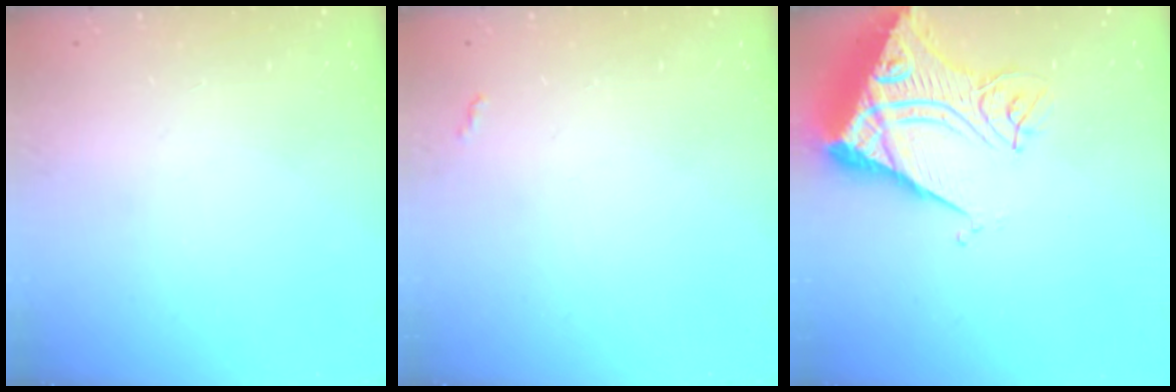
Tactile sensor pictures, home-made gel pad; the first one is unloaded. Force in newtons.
{"total": 3.2, "press": 3.2, "slide": 0.5}
{"total": 16.3, "press": 16.2, "slide": 1.9}